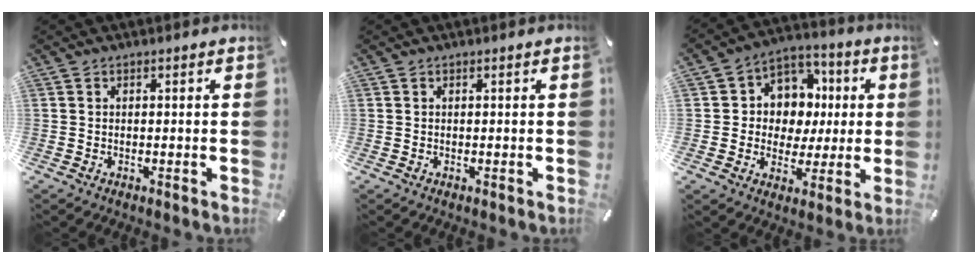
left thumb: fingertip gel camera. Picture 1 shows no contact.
{"total": 0.0}
{"total": 9.9, "force": [0.7, 9.6, 2.3], "torque": [-0.037, -0.003, 0.018]}